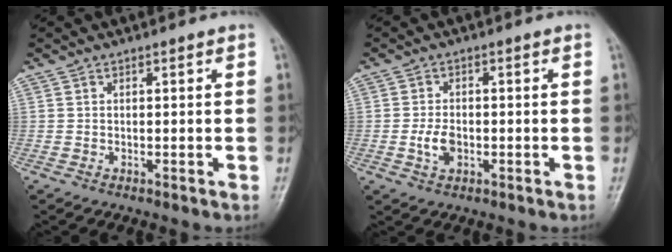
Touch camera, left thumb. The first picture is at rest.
{"total": 3.9, "force": [-1.0, 2.5, 2.8], "torque": [-0.050, 0.007, -0.016]}